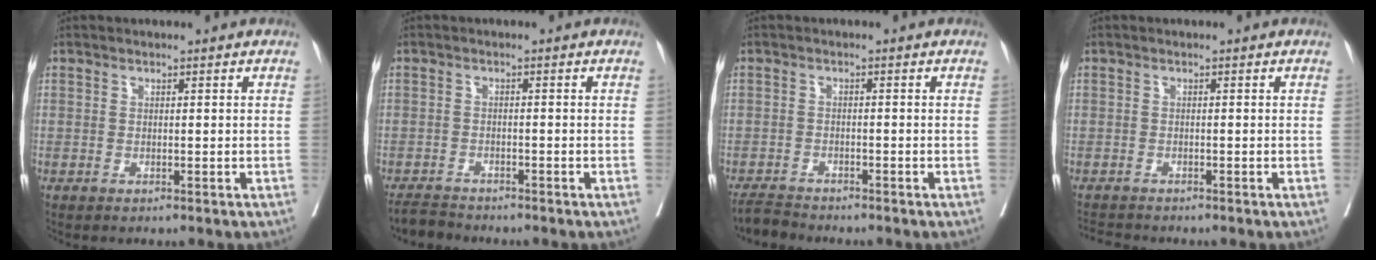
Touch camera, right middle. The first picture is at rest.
{"total": 2.9, "force": [-2.9, 0.2, -0.1], "torque": [-0.001, -0.013, -0.053]}
{"total": 2.7, "force": [-2.7, -0.1, -0.1], "torque": [0.001, -0.014, -0.050]}
{"total": 2.3, "force": [-2.3, 0.0, 0.1], "torque": [-0.004, -0.013, -0.040]}